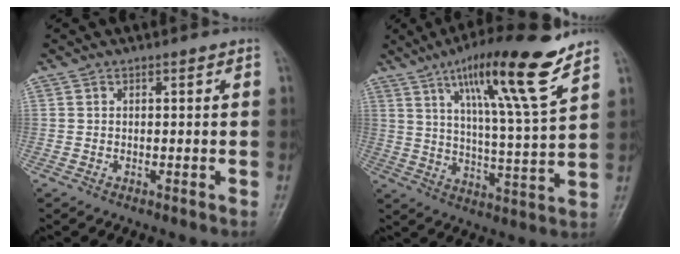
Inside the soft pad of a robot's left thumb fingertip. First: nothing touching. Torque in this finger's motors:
{"motor_torque": [0.64, 0.44, 1.65, -1.12, 0.44]}